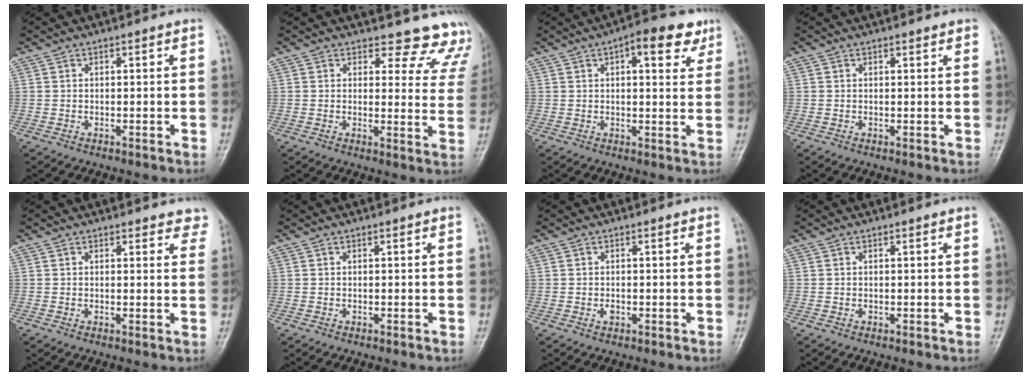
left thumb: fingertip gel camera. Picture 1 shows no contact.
{"total": 13.0, "force": [12.2, 4.6, 0.9], "torque": [0.047, -0.108, 0.102]}
{"total": 8.8, "force": [4.3, 3.7, 6.8], "torque": [-0.065, -0.008, 0.050]}
{"total": 1.2, "force": [0.9, 0.4, 0.6], "torque": [-0.006, -0.001, 0.009]}
{"total": 4.9, "force": [4.4, 1.9, 0.8], "torque": [0.030, -0.020, 0.029]}
{"total": 0.0}
{"total": 1.0, "force": [-0.1, 0.6, 0.7], "torque": [-0.009, -0.001, -0.002]}
{"total": 0.0}